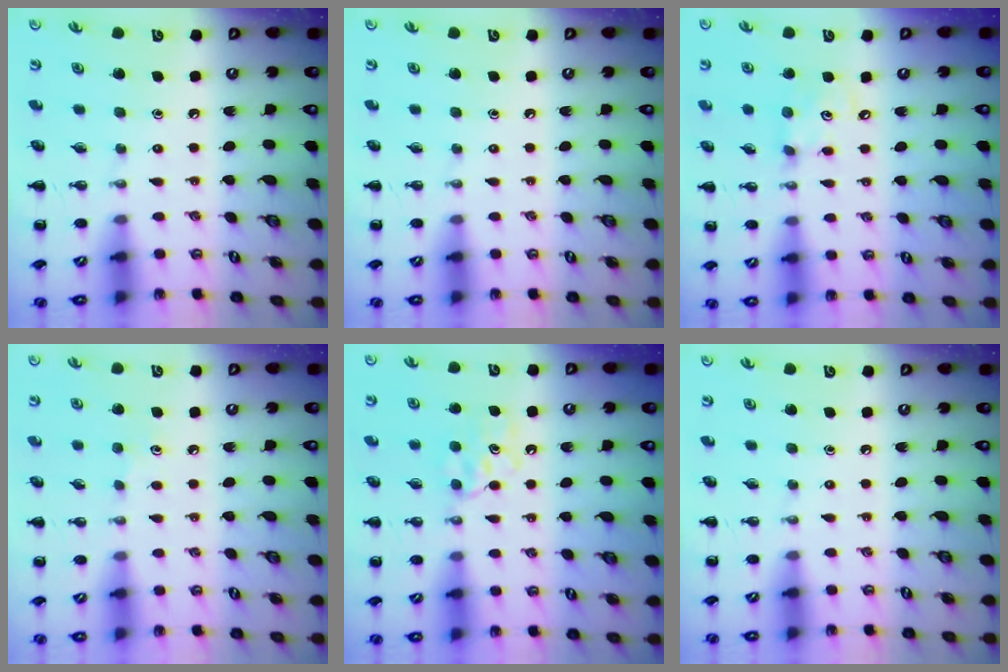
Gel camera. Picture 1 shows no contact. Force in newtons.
{"total": 0.0}
{"total": 5.3, "press": 5.2, "slide": 1.0}
{"total": 3.9, "press": 3.7, "slide": 1.4}
{"total": 5.8, "press": 5.6, "slide": 1.6}
{"total": 0.0}